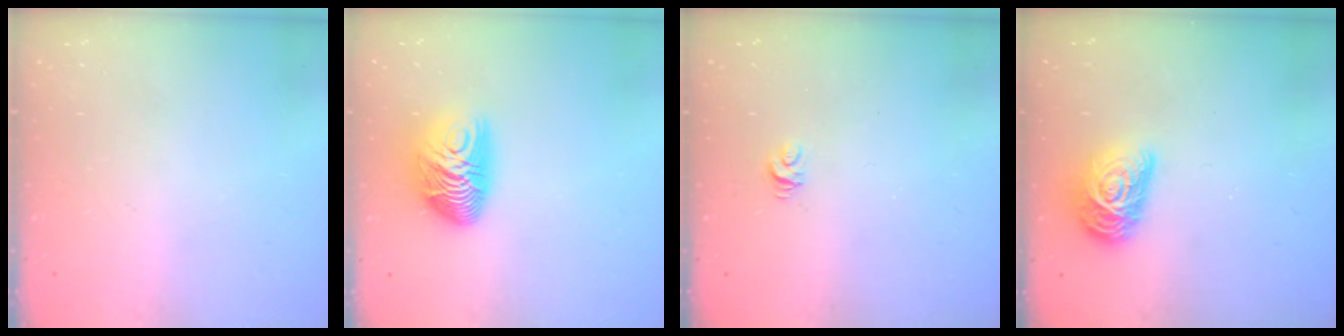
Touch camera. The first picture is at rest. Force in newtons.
{"total": 12.4, "press": 12.4, "slide": 1.0}
{"total": 4.5, "press": 4.5, "slide": 0.4}
{"total": 12.6, "press": 12.6, "slide": 0.5}